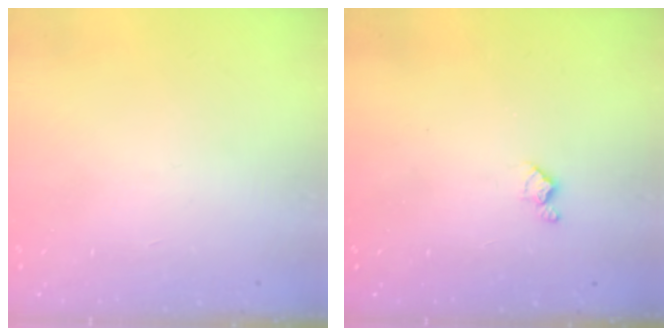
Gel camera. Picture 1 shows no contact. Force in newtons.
{"total": 4.0, "press": 3.9, "slide": 0.6}